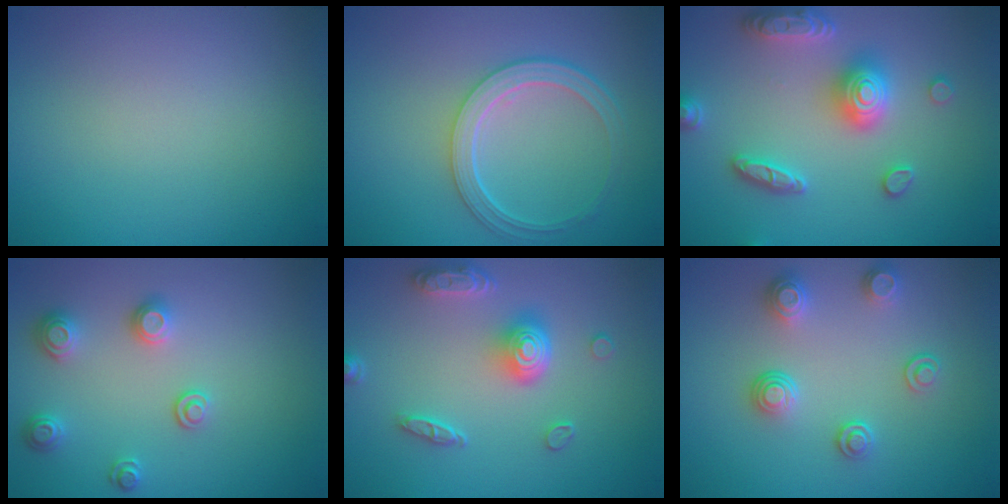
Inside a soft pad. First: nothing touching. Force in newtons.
{"total": 4.4, "press": 3.4, "slide": 2.8}
{"total": 4.9, "press": 4.8, "slide": 0.9}
{"total": 2.3, "press": 2.3, "slide": 0.6}
{"total": 4.7, "press": 3.6, "slide": 3.0}
{"total": 2.9, "press": 2.6, "slide": 1.4}